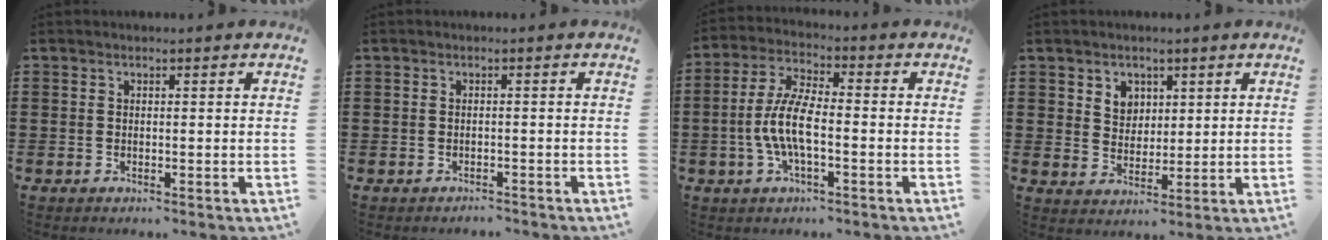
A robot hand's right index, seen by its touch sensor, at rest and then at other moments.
{"total": 0.9, "force": [-0.9, 0.2, -0.1], "torque": [-0.001, 0.004, -0.021]}
{"total": 7.8, "force": [-1.9, 2.5, 7.1], "torque": [-0.171, -0.014, -0.043]}
{"total": 3.9, "force": [2.1, 3.1, 1.3], "torque": [-0.039, 0.012, 0.037]}